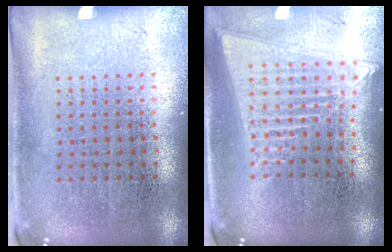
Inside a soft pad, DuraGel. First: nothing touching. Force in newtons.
{"total": 2.1, "press": 1.8, "slide": 1.1}